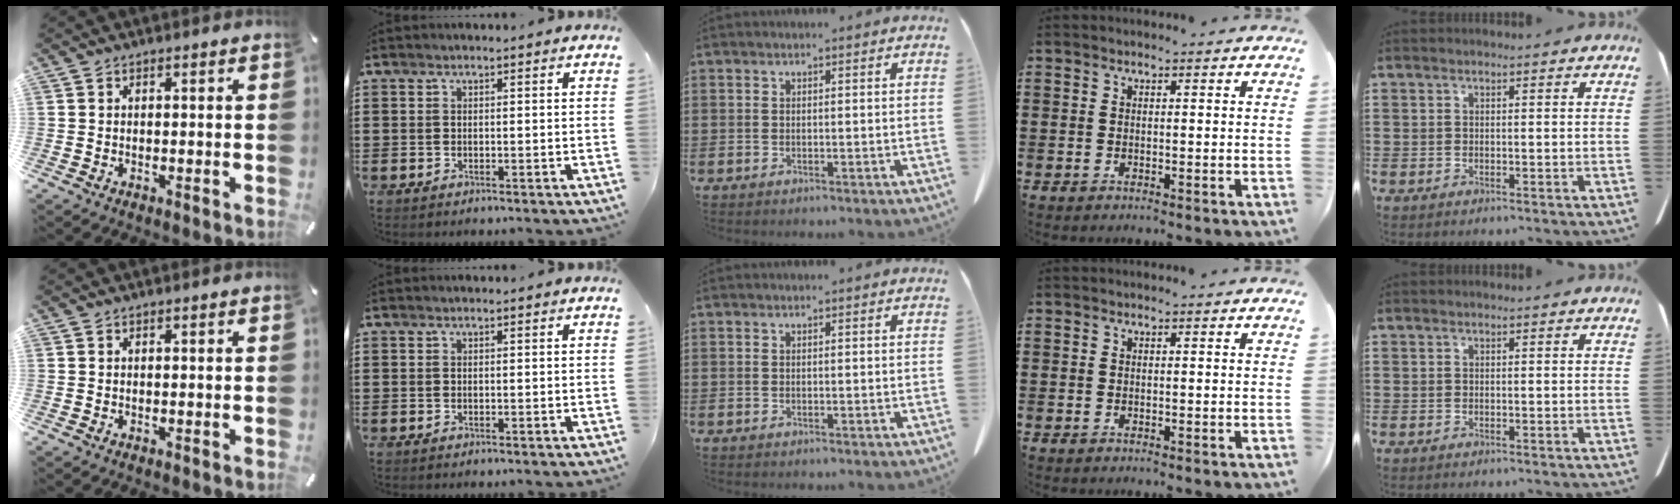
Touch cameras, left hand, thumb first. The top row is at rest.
{}